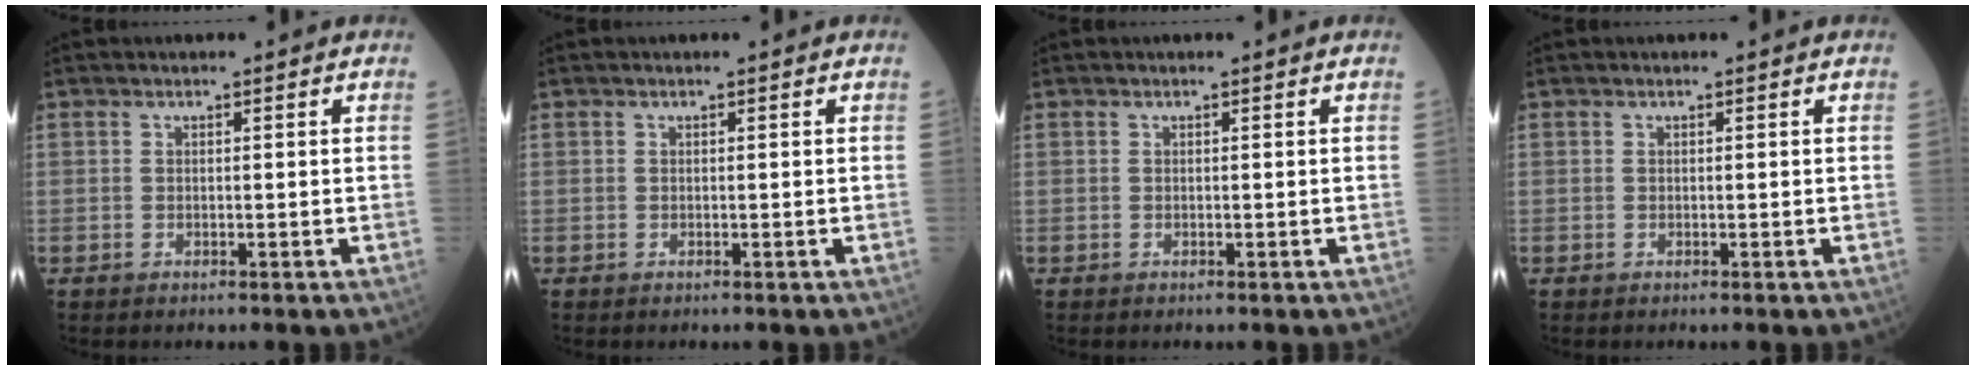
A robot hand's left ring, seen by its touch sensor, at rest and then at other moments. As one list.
[{"total": 0.0}, {"total": 0.0}, {"total": 0.0}]